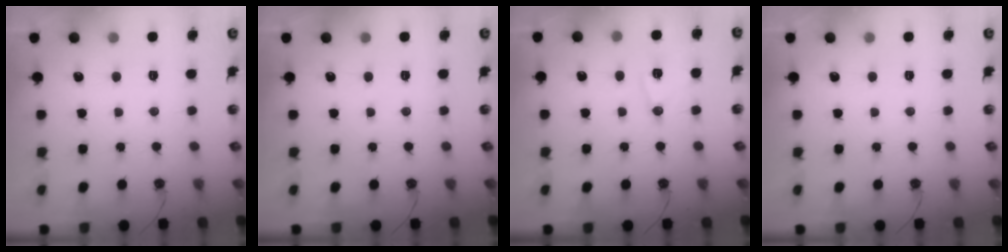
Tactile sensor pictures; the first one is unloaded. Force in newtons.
{"total": 0.0}
{"total": 8.3, "press": 8.2, "slide": 1.1}
{"total": 0.0}